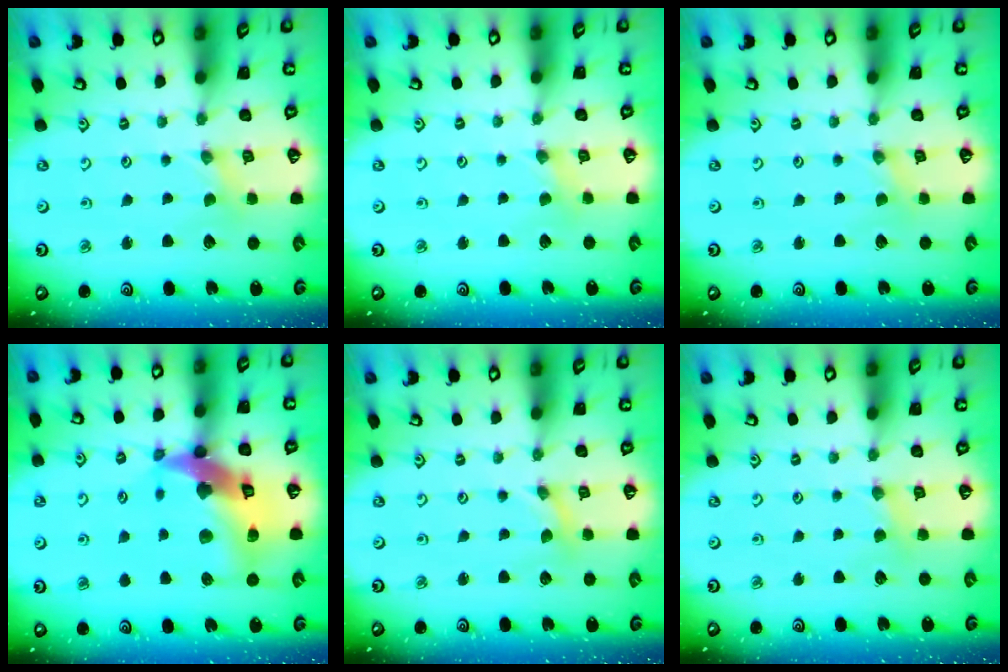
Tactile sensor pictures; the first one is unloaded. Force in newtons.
{"total": 1.4, "press": 1.4, "slide": 0.3}
{"total": 0.0}
{"total": 18.4, "press": 18.2, "slide": 2.4}
{"total": 0.0}
{"total": 3.3, "press": 3.2, "slide": 0.6}